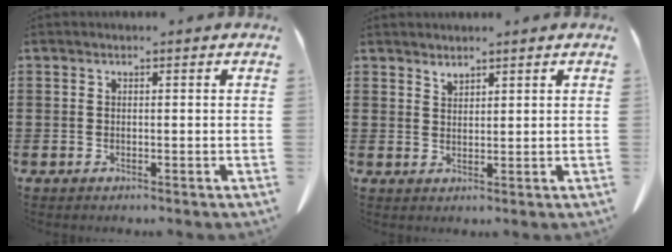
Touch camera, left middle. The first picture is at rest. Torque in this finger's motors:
{"motor_torque": [0.50, 0.38, 0.00, 0.01]}